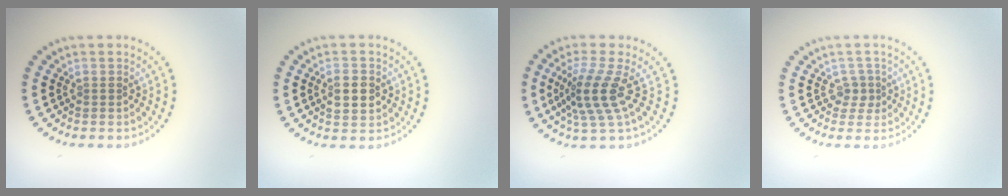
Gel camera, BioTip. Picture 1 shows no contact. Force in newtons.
{"total": 2.9, "press": 2.9, "slide": 0.2}
{"total": 4.1, "press": 3.0, "slide": 2.9}
{"total": 1.7, "press": 1.2, "slide": 1.2}